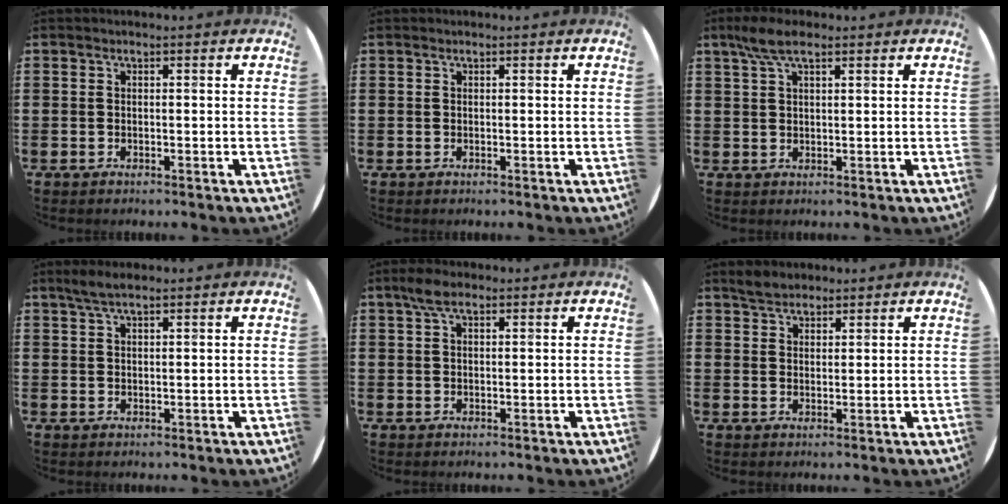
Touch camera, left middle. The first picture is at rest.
{"total": 0.0}
{"total": 4.3, "force": [2.8, 1.4, 3.0], "torque": [-0.064, 0.007, 0.049]}
{"total": 2.4, "force": [1.9, 0.5, 1.4], "torque": [-0.030, 0.005, 0.034]}
{"total": 3.0, "force": [1.8, 1.3, 2.0], "torque": [-0.043, 0.008, 0.031]}
{"total": 2.7, "force": [2.5, 1.0, 0.3], "torque": [-0.002, 0.002, 0.047]}